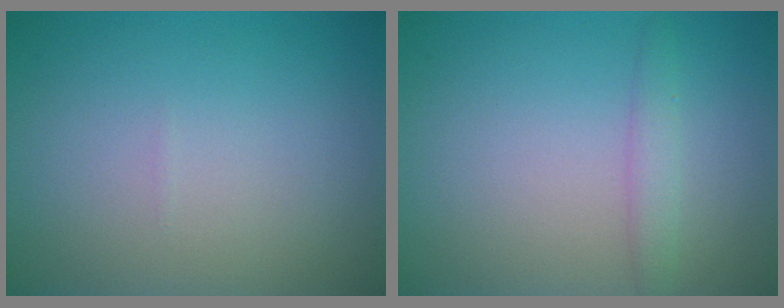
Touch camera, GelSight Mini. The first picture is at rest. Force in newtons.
{"total": 1.6, "press": 1.6, "slide": 0.0}